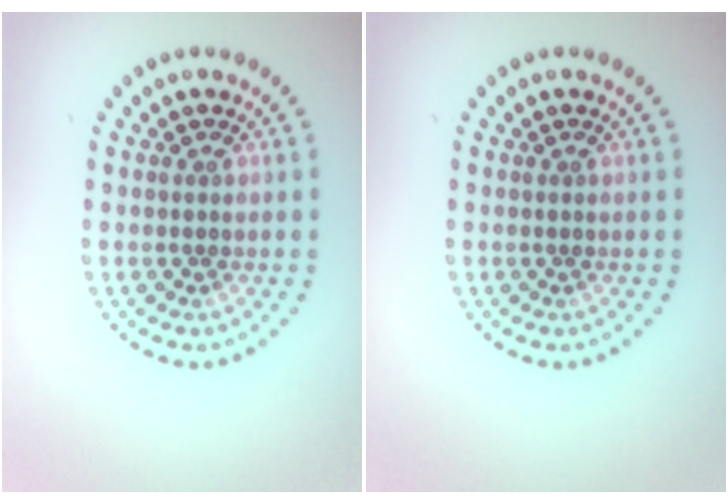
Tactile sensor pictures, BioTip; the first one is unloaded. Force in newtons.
{"total": 0.0}